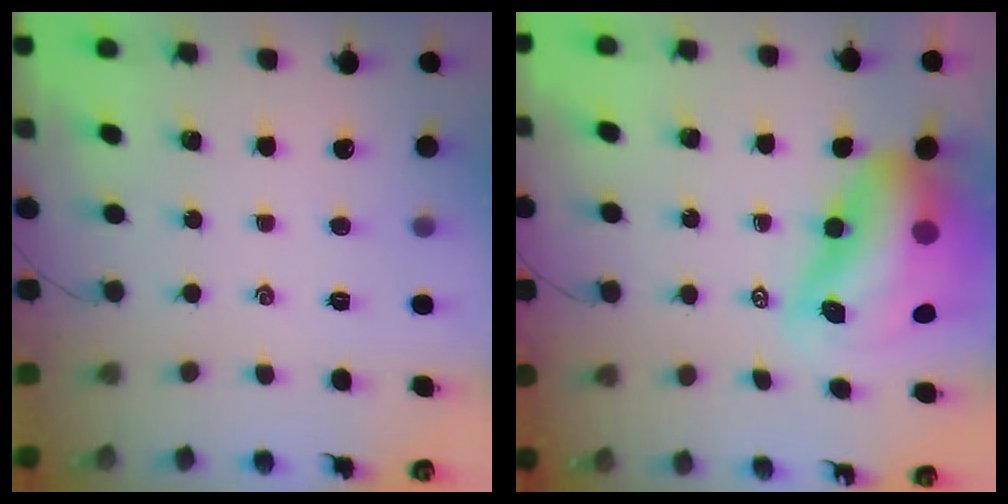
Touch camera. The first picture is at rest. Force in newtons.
{"total": 15.7, "press": 15.0, "slide": 4.4}